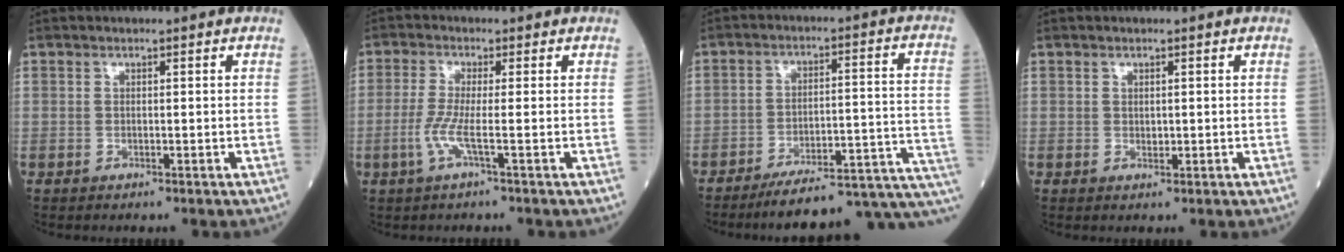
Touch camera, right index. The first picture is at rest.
{"total": 3.8, "force": [-1.2, -0.3, 3.6], "torque": [-0.086, -0.009, -0.032]}
{"total": 17.6, "force": [-15.4, 1.2, 8.6], "torque": [-0.054, 0.040, -0.208]}
{"total": 0.8, "force": [0.1, 0.5, 0.6], "torque": [-0.007, -0.001, 0.003]}